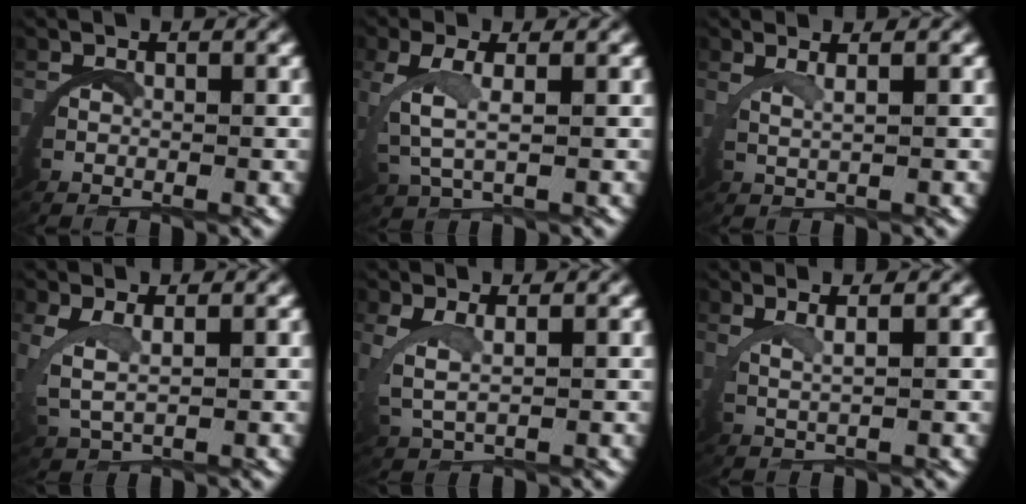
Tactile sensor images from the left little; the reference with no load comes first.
{"total": 3.1, "force": [1.2, 0.7, 2.7], "torque": [-0.078, -0.005, 0.032]}
{"total": 2.2, "force": [1.6, -0.8, 1.2], "torque": [-0.030, 0.001, 0.033]}
{"total": 2.8, "force": [1.4, 1.3, 2.1], "torque": [-0.069, -0.009, 0.037]}
{"total": 2.6, "force": [1.5, 1.0, 1.9], "torque": [-0.063, -0.007, 0.036]}
{"total": 2.4, "force": [1.8, -0.7, 1.5], "torque": [-0.036, 0.002, 0.035]}